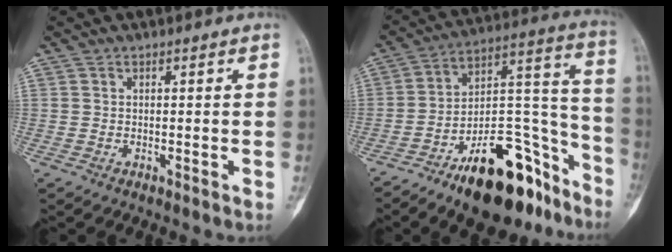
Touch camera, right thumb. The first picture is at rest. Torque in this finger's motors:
{"motor_torque": [3.61, 1.37, 1.31, -1.46, 0.42]}